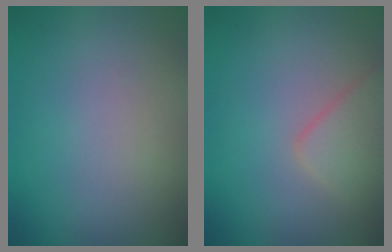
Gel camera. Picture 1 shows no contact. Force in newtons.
{"total": 2.7, "press": 2.7, "slide": 0.1}